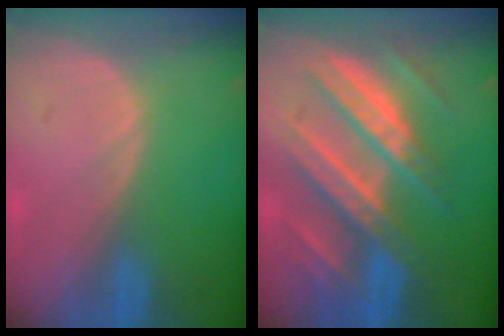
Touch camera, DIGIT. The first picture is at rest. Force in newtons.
{"total": 11.3, "press": 11.2, "slide": 1.1}